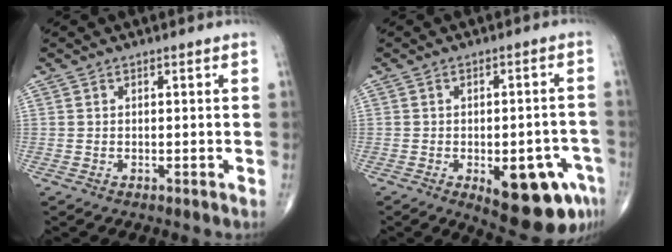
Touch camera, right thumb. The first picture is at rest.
{"total": 14.5, "force": [-6.1, 5.9, 11.7], "torque": [-0.113, 0.021, -0.064]}